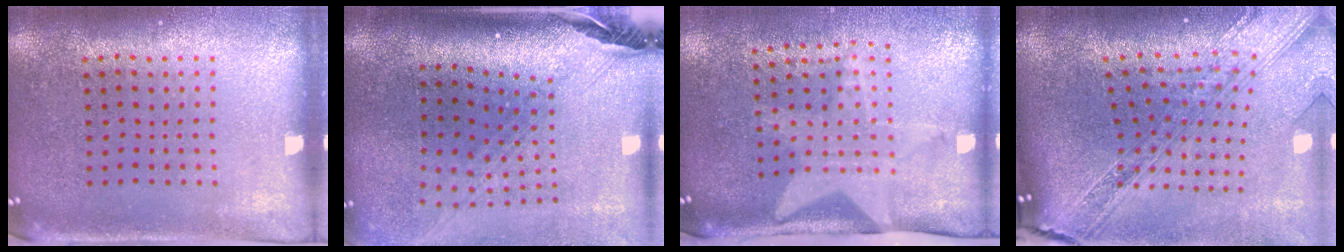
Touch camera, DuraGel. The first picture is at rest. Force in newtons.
{"total": 3.0, "press": 2.2, "slide": 2.1}
{"total": 2.1, "press": 1.5, "slide": 1.4}
{"total": 3.4, "press": 2.6, "slide": 2.3}